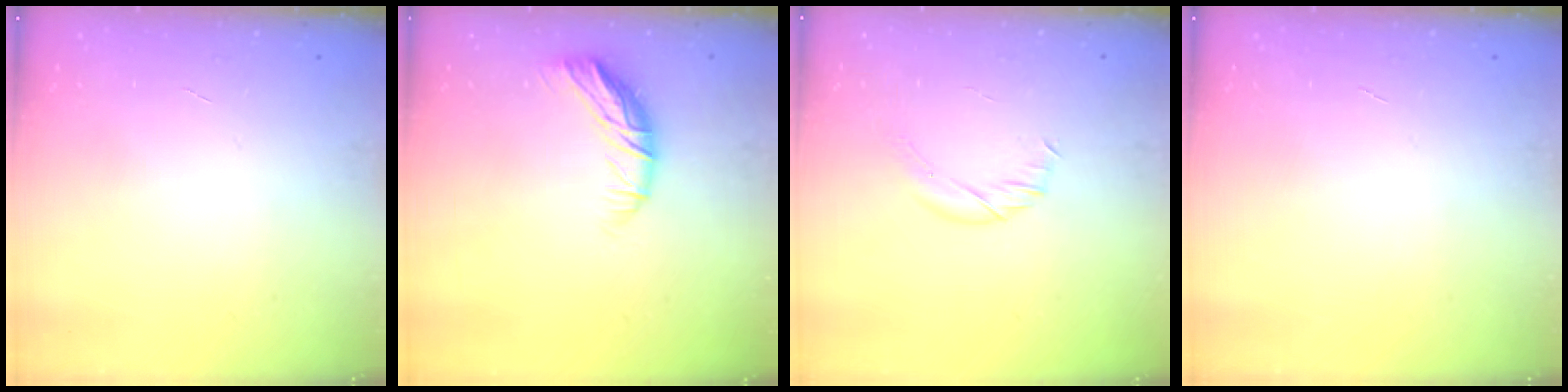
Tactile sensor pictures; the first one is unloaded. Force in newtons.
{"total": 10.3, "press": 10.2, "slide": 1.7}
{"total": 5.0, "press": 4.8, "slide": 1.4}
{"total": 0.0}